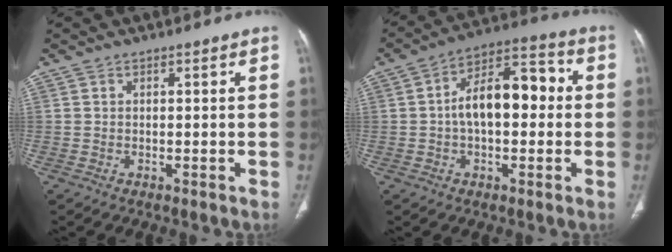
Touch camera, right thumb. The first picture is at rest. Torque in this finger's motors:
{"motor_torque": [1.42, 1.39, 1.41, -0.29, 0.08]}